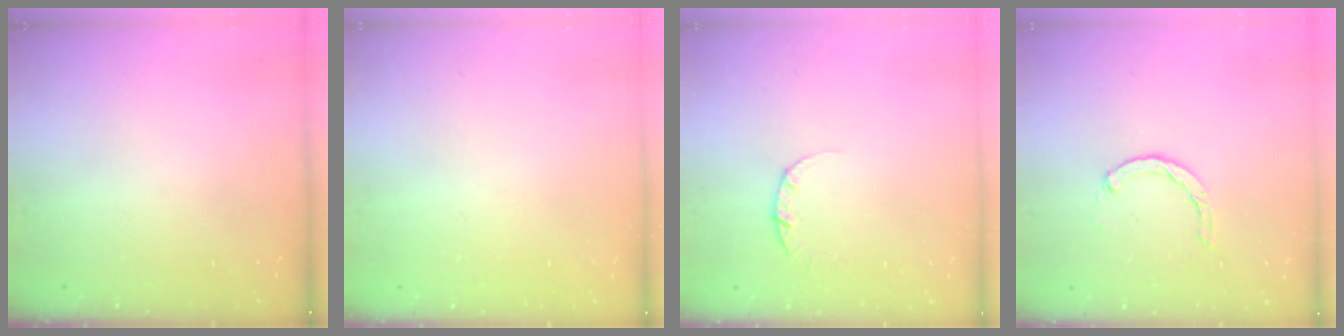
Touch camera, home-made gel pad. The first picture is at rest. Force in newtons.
{"total": 2.4, "press": 2.4, "slide": 0.2}
{"total": 2.4, "press": 2.3, "slide": 0.3}
{"total": 2.0, "press": 2.0, "slide": 0.4}